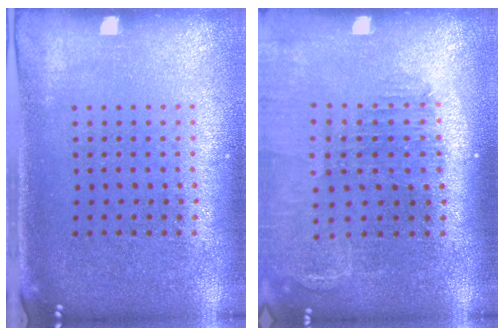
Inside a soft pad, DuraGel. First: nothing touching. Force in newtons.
{"total": 1.4, "press": 1.4, "slide": 0.1}